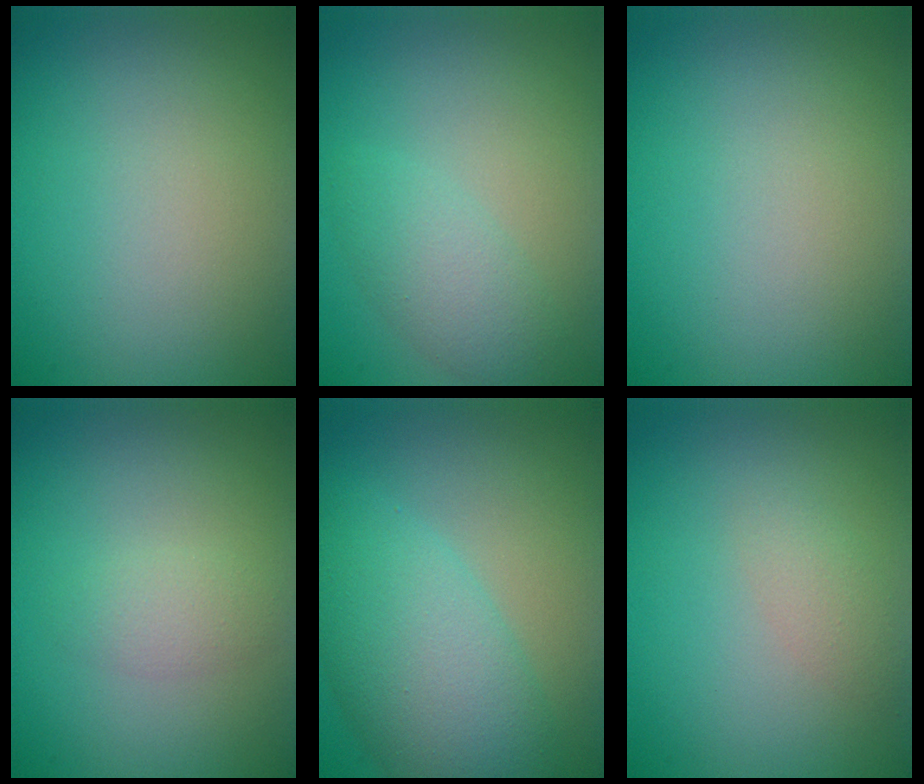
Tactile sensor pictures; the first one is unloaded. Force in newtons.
{"total": 2.8, "press": 2.8, "slide": 0.1}
{"total": 0.0}
{"total": 1.7, "press": 1.7, "slide": 0.0}
{"total": 7.6, "press": 7.6, "slide": 0.3}
{"total": 1.5, "press": 1.5, "slide": 0.1}